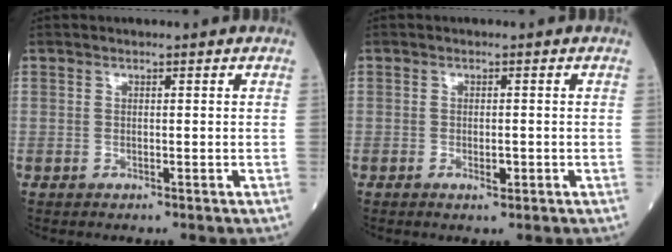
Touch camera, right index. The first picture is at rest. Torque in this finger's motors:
{"motor_torque": [-0.05, -0.01, -0.02, -0.01]}